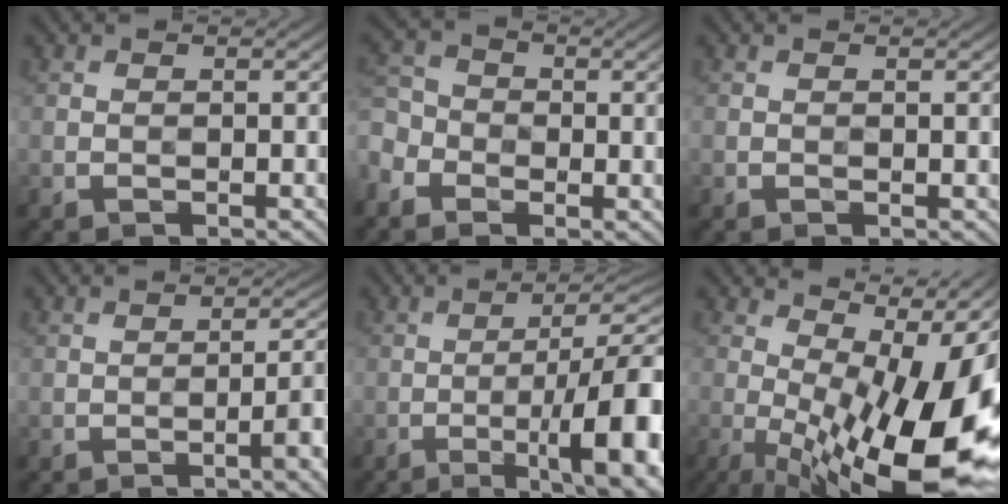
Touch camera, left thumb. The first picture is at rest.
{"total": 5.0, "force": [-2.1, 3.9, 2.3], "torque": [-0.071, -0.007, -0.053]}
{"total": 0.0}
{"total": 7.2, "force": [-2.5, 1.8, 6.5], "torque": [-0.087, 0.008, -0.035]}
{"total": 16.9, "force": [-4.9, 4.4, 15.6], "torque": [-0.193, 0.003, -0.069]}
{"total": 19.0, "force": [-1.8, 6.3, 17.9], "torque": [-0.244, -0.002, -0.026]}